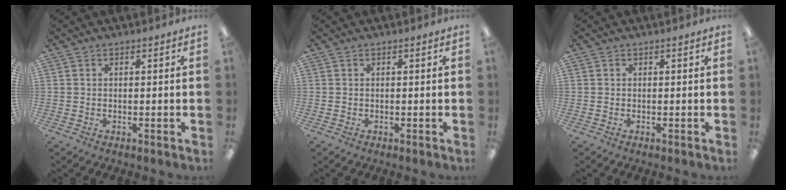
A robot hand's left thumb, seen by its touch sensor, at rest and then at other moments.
{"total": 0.0}
{"total": 0.0}